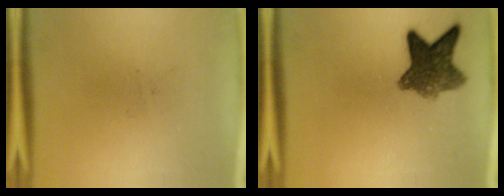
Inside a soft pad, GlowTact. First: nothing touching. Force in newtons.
{"total": 8.5}